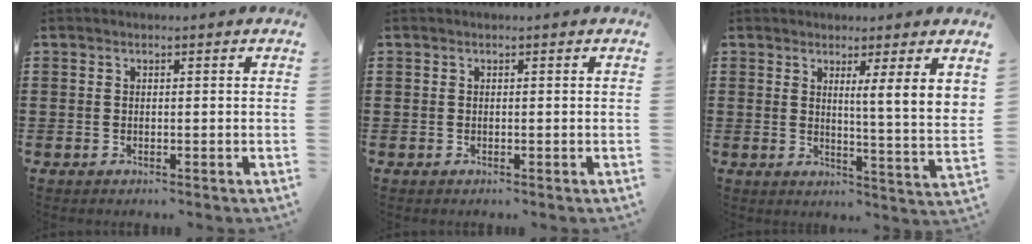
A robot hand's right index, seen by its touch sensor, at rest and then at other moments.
{"total": 0.0}
{"total": 5.3, "force": [3.6, -1.3, 3.7], "torque": [-0.058, -0.036, 0.054]}